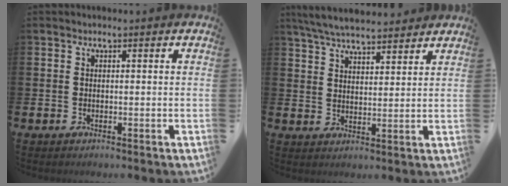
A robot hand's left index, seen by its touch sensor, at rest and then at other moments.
{"total": 6.0, "force": [5.8, 0.8, 1.2], "torque": [-0.049, -0.020, 0.107]}